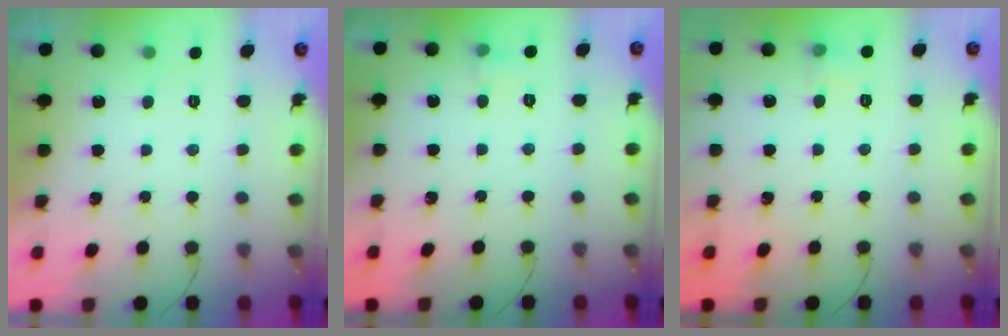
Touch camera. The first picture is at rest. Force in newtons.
{"total": 3.8, "press": 3.5, "slide": 1.3}
{"total": 5.7, "press": 5.5, "slide": 1.5}